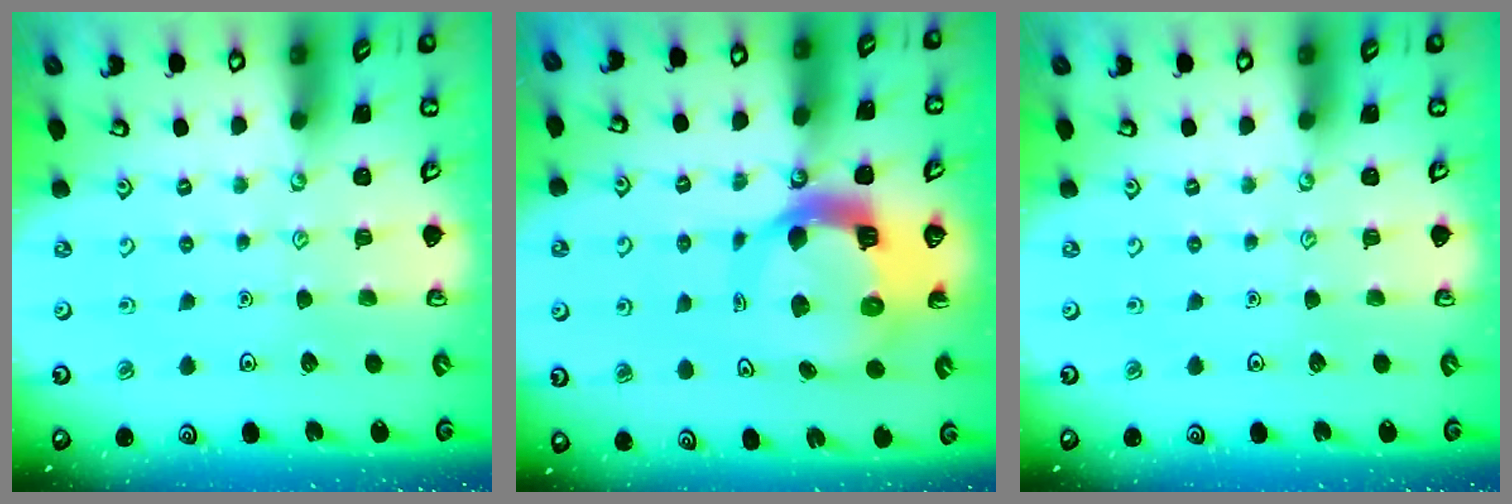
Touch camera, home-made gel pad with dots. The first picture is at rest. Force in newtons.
{"total": 11.2, "press": 11.1, "slide": 1.7}
{"total": 0.0}